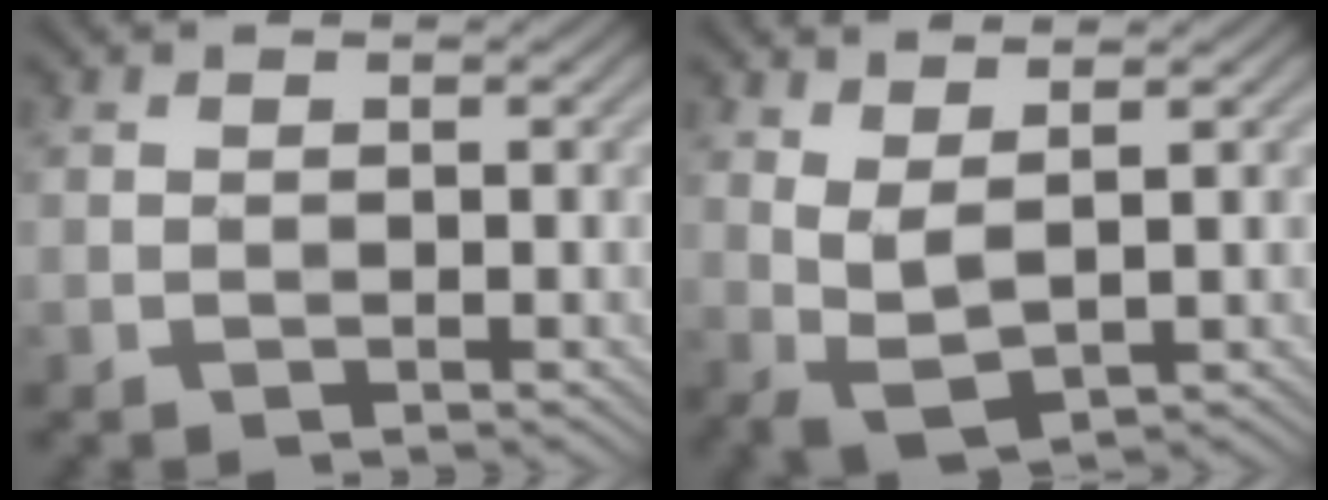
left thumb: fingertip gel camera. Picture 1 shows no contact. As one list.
[{"total": 3.5, "force": [1.9, 0.8, 2.8], "torque": [-0.075, -0.005, 0.044]}]